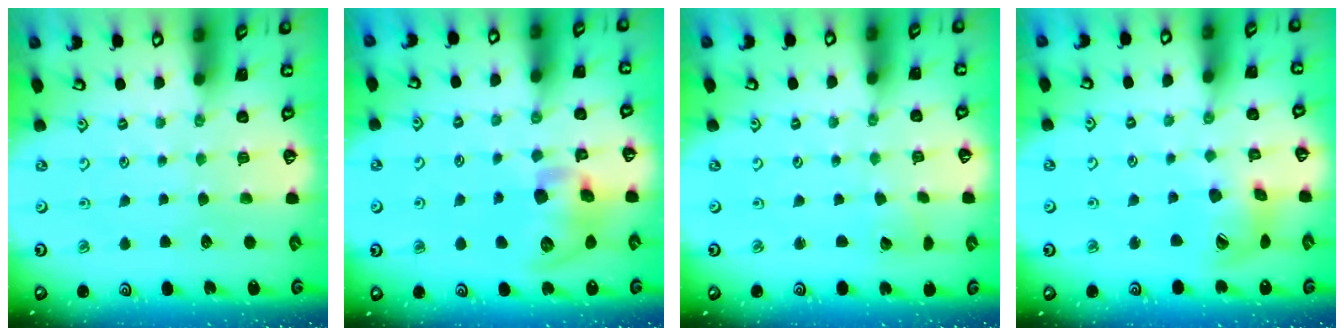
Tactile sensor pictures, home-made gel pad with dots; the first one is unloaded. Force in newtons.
{"total": 11.9, "press": 11.8, "slide": 1.8}
{"total": 2.6, "press": 2.6, "slide": 0.1}
{"total": 12.4, "press": 12.3, "slide": 1.6}